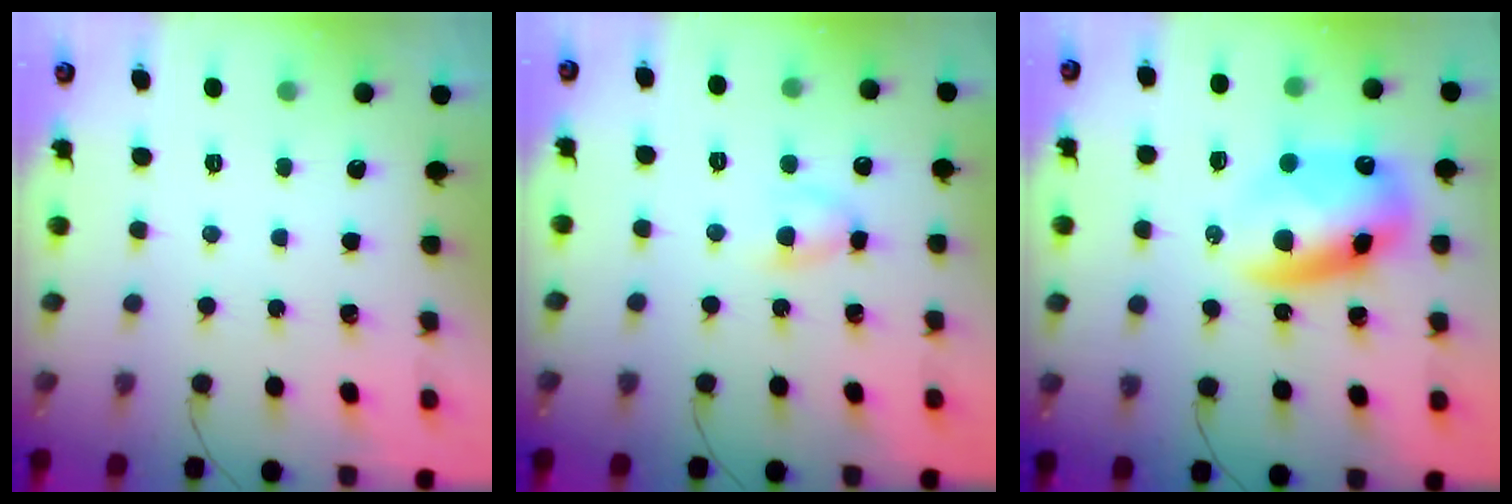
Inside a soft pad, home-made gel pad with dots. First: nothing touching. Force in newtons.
{"total": 5.0, "press": 4.8, "slide": 1.5}
{"total": 12.0, "press": 11.6, "slide": 3.2}